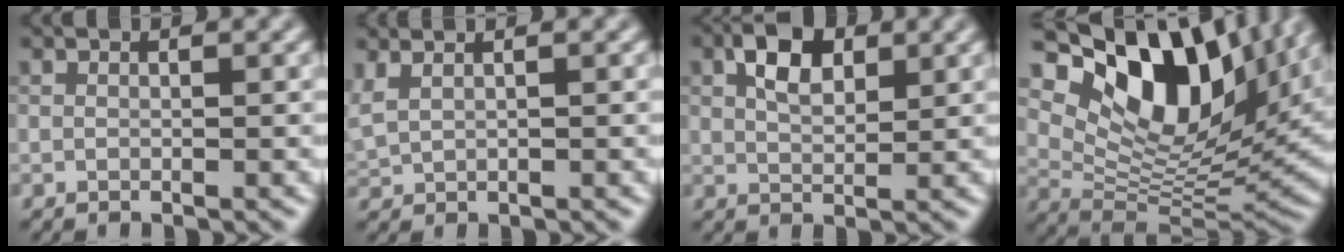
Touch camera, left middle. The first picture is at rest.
{"total": 1.8, "force": [1.3, 0.7, 1.1], "torque": [-0.028, 0.020, 0.022]}
{"total": 3.5, "force": [1.1, 2.0, 2.6], "torque": [-0.052, 0.010, 0.026]}
{"total": 14.0, "force": [6.7, 7.3, 9.9], "torque": [-0.175, 0.020, 0.126]}